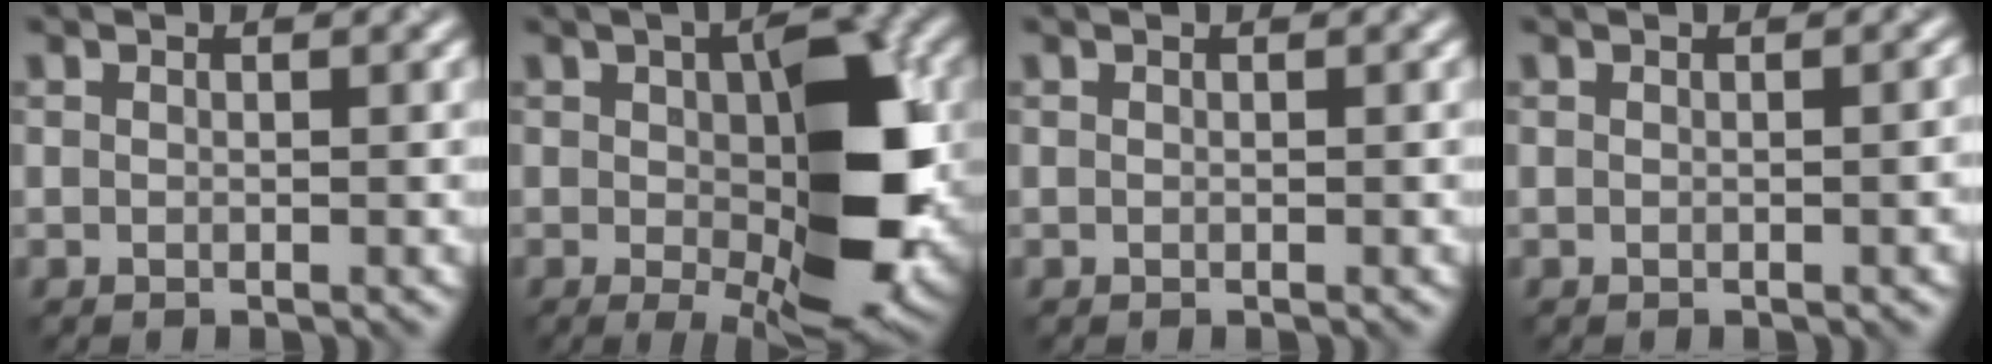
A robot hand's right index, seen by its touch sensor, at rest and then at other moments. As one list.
[{"total": 11.0, "force": [-0.3, 4.6, 10.0], "torque": [-0.148, -0.007, 0.004]}, {"total": 0.0}, {"total": 1.3, "force": [-0.1, 0.4, 1.2], "torque": [-0.009, 0.003, 0.000]}]